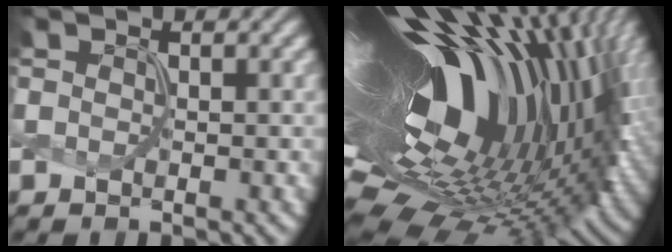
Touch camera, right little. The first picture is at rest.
{"total": 21.4, "force": [4.6, 10.8, 17.9], "torque": [-0.324, 0.016, 0.058]}